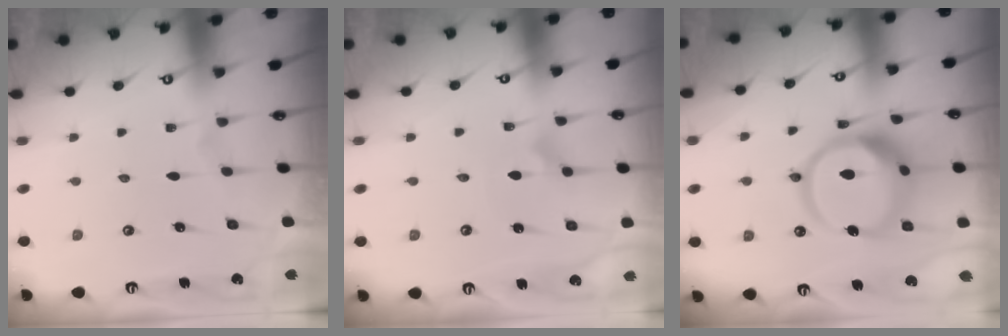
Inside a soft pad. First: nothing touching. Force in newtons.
{"total": 2.2, "press": 2.2, "slide": 0.1}
{"total": 17.2, "press": 17.1, "slide": 2.0}